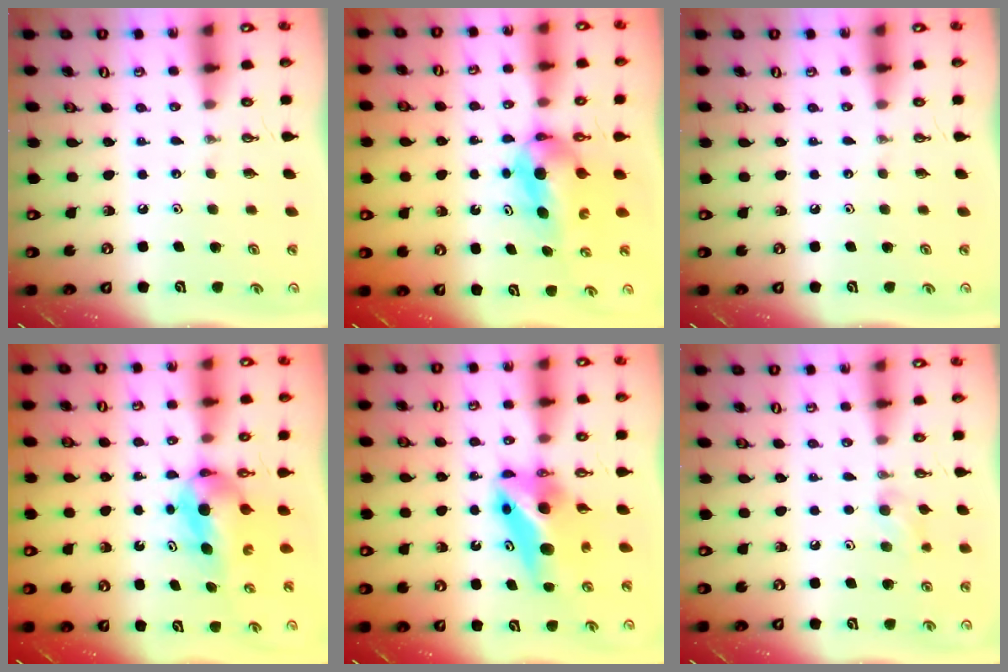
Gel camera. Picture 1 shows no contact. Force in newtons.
{"total": 5.8, "press": 4.9, "slide": 3.1}
{"total": 0.0}
{"total": 5.8, "press": 4.9, "slide": 3.1}
{"total": 7.9, "press": 7.8, "slide": 0.8}
{"total": 6.7, "press": 6.6, "slide": 1.5}